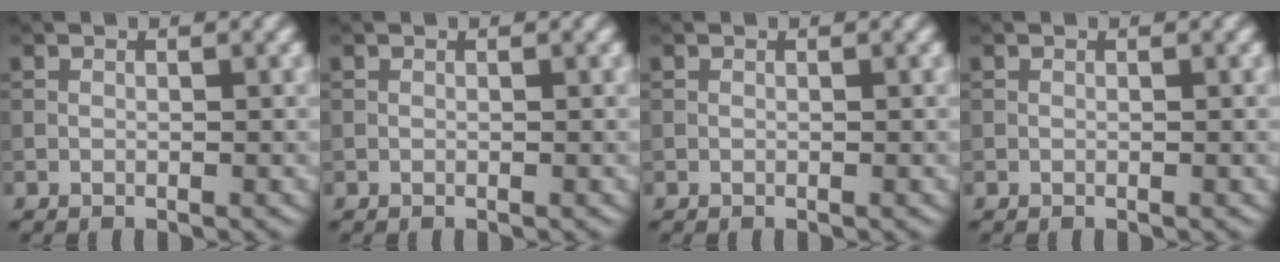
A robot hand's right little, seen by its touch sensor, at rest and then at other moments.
{"total": 0.0}
{"total": 0.0}
{"total": 0.0}